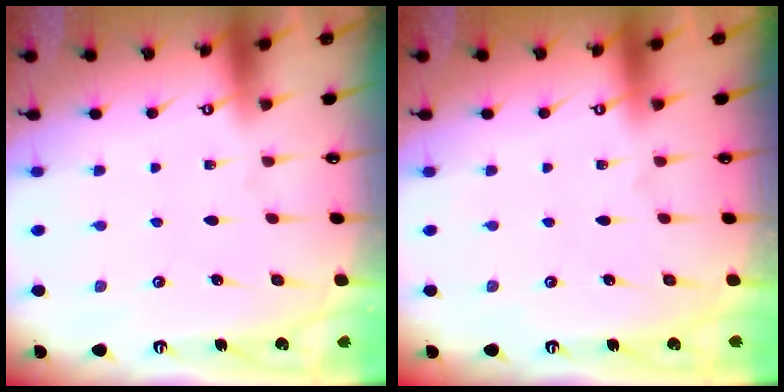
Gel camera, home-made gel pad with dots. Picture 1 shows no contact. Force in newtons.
{"total": 0.0}